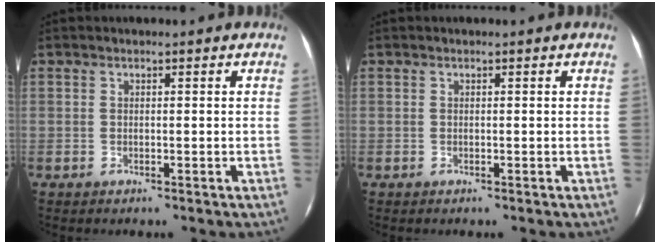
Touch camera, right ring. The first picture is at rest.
{"total": 0.0}